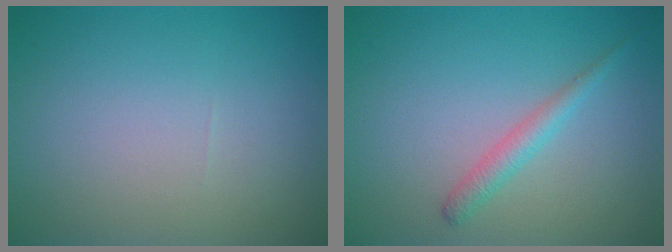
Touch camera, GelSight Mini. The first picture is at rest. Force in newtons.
{"total": 1.8, "press": 1.8, "slide": 0.1}